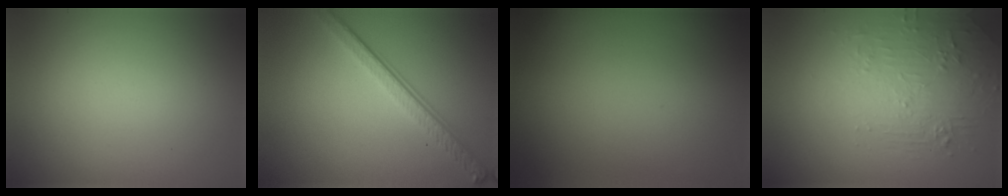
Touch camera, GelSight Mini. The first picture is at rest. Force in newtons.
{"total": 4.0, "press": 2.8, "slide": 2.8}
{"total": 0.0}
{"total": 2.2, "press": 1.3, "slide": 1.8}